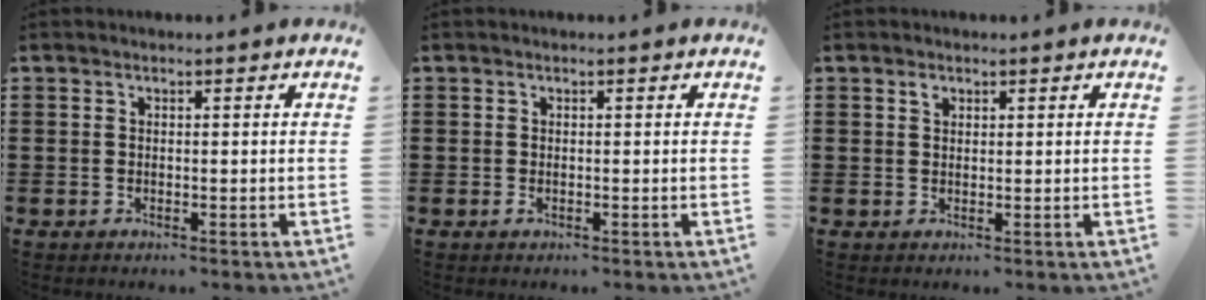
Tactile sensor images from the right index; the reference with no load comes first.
{"total": 0.5, "force": [-0.2, 0.3, 0.4], "torque": [-0.008, -0.003, -0.004]}
{"total": 0.9, "force": [0.5, 0.6, 0.4], "torque": [-0.010, 0.002, 0.010]}